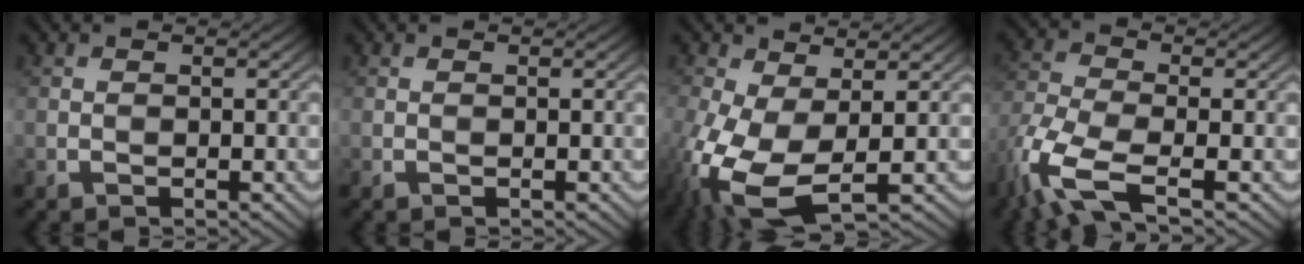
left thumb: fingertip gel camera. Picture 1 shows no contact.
{"total": 0.0}
{"total": 11.3, "force": [-2.8, 5.9, 9.3], "torque": [-0.249, -0.028, -0.047]}
{"total": 9.4, "force": [-5.4, 3.4, 6.9], "torque": [-0.166, -0.017, -0.120]}